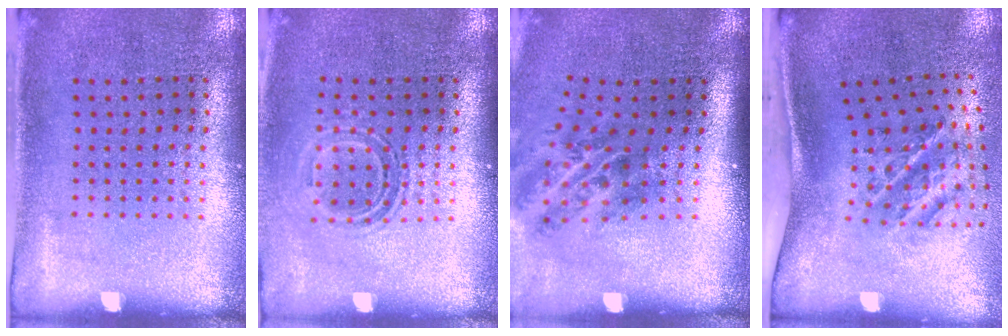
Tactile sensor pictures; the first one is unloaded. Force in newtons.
{"total": 1.4, "press": 1.0, "slide": 1.0}
{"total": 2.0, "press": 1.3, "slide": 1.6}
{"total": 2.0, "press": 1.3, "slide": 1.6}